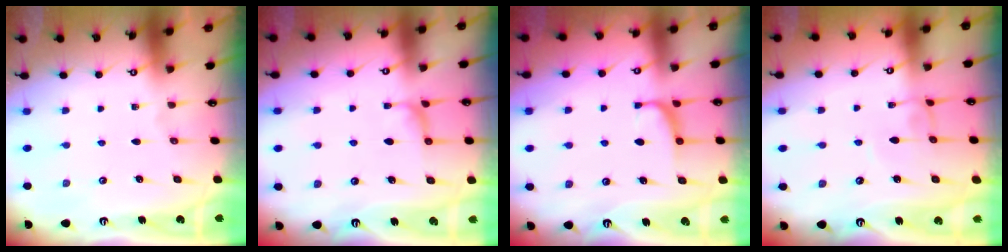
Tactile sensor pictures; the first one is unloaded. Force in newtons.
{"total": 1.7, "press": 1.7, "slide": 0.4}
{"total": 1.3, "press": 1.2, "slide": 0.6}
{"total": 2.9, "press": 2.9, "slide": 0.2}